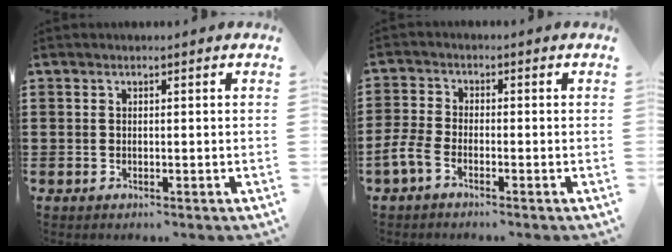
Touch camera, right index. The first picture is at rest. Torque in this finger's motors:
{"motor_torque": [1.09, 1.05, 0.34, 0.05]}